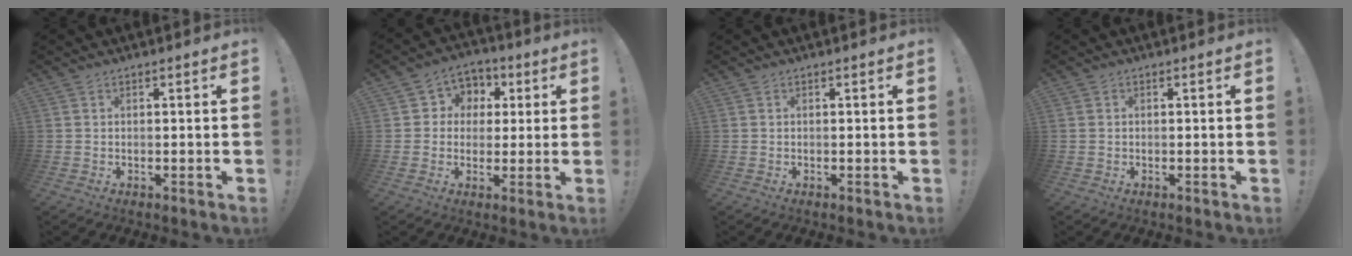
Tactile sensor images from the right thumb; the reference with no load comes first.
{"total": 7.2, "force": [0.0, 6.9, 1.8], "torque": [-0.014, 0.002, 0.005]}
{"total": 0.0}
{"total": 0.6, "force": [0.1, 0.5, 0.1], "torque": [-0.005, 0.002, 0.003]}